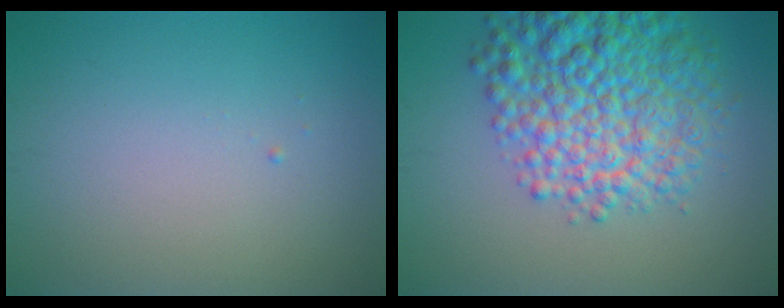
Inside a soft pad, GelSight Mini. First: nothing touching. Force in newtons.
{"total": 9.4, "press": 9.4, "slide": 0.4}